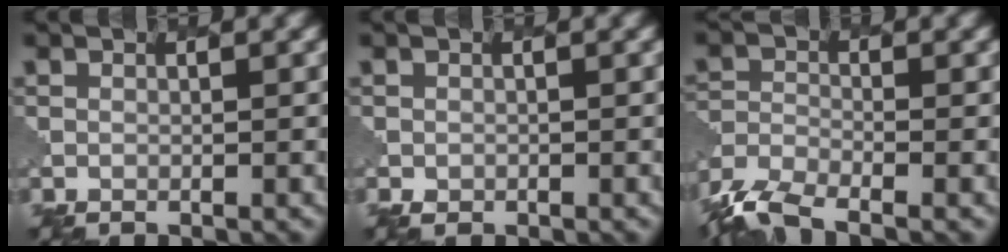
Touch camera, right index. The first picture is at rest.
{"total": 0.9, "force": [-0.4, 0.7, 0.2], "torque": [-0.004, -0.005, -0.007]}
{"total": 6.1, "force": [-4.7, 2.0, 3.3], "torque": [-0.070, -0.013, -0.103]}